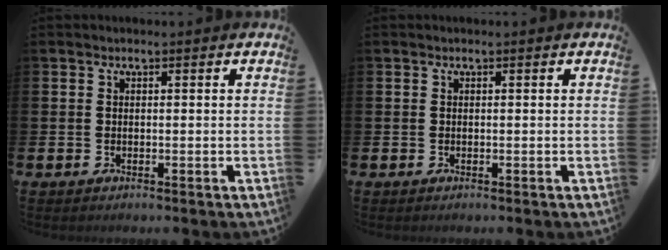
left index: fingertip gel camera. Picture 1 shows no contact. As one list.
[{"total": 0.0}]